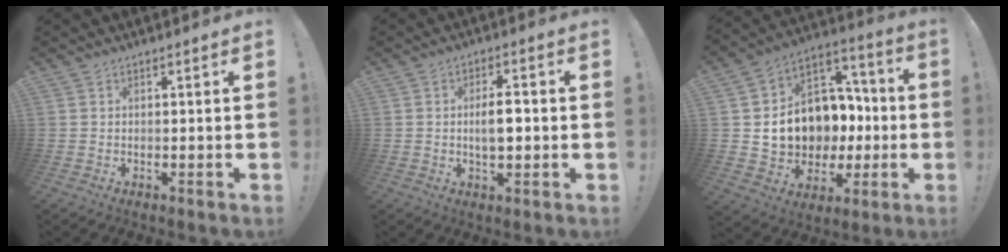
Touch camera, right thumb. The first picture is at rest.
{"total": 6.3, "force": [-0.4, 2.9, 5.5], "torque": [-0.088, 0.003, -0.012]}
{"total": 15.8, "force": [0.6, 13.6, 8.0], "torque": [-0.119, -0.010, 0.045]}